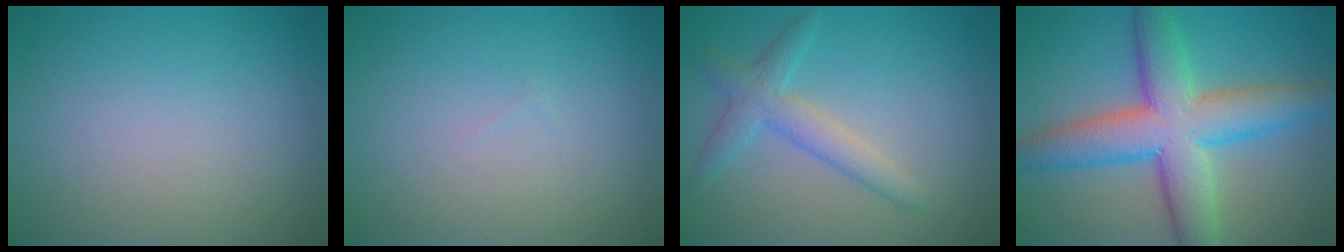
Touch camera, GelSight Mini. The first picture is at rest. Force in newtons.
{"total": 0.0}
{"total": 3.0, "press": 3.0, "slide": 0.1}
{"total": 9.1, "press": 9.1, "slide": 0.7}